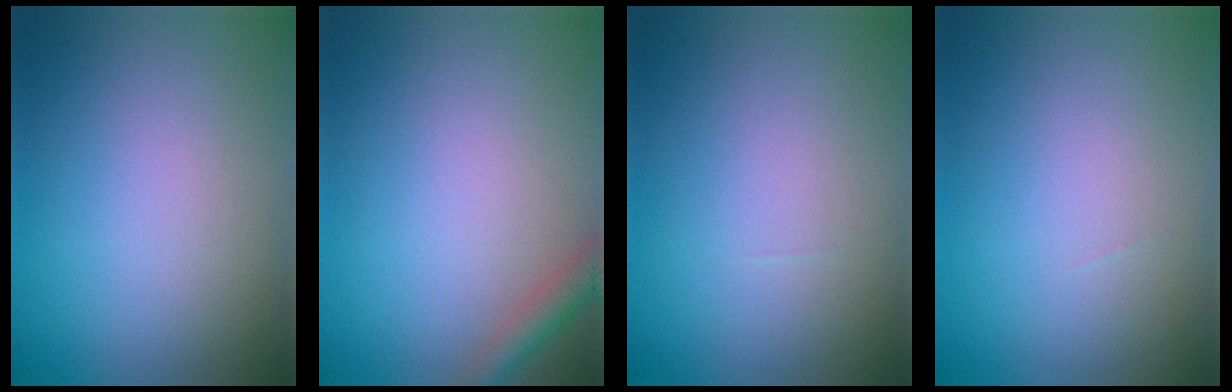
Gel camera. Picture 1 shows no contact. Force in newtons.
{"total": 2.3, "press": 2.3, "slide": 0.1}
{"total": 0.0}
{"total": 0.0}